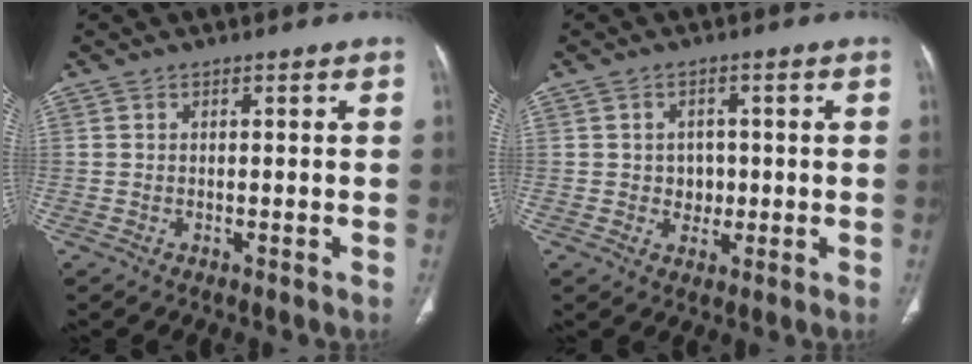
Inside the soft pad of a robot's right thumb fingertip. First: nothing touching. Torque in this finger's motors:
{"motor_torque": [-0.27, -0.27, -0.07, 0.07, -0.02]}